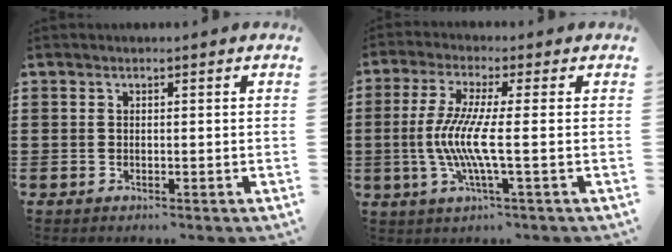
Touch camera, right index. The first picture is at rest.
{"total": 7.7, "force": [-1.2, 0.0, 7.6], "torque": [-0.172, -0.022, -0.035]}